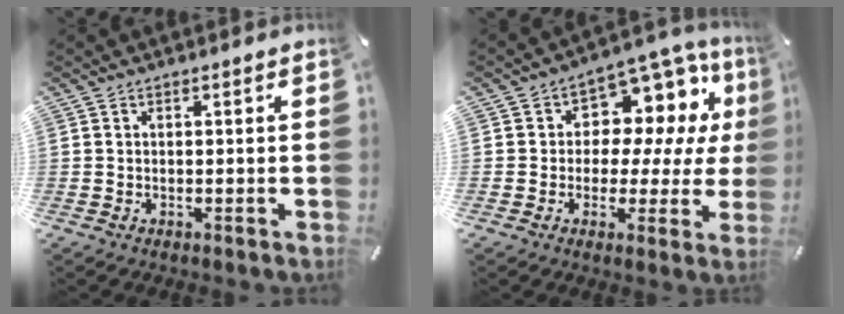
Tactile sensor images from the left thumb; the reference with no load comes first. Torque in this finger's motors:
{"motor_torque": [0.25, 0.32, 0.12, 0.30, 0.02]}